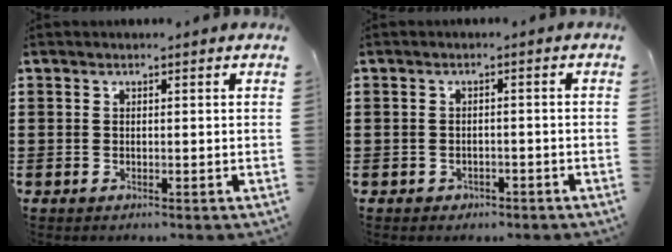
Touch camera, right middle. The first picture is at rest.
{"total": 1.1, "force": [-0.9, 0.7, 0.1], "torque": [-0.006, 0.000, -0.021]}